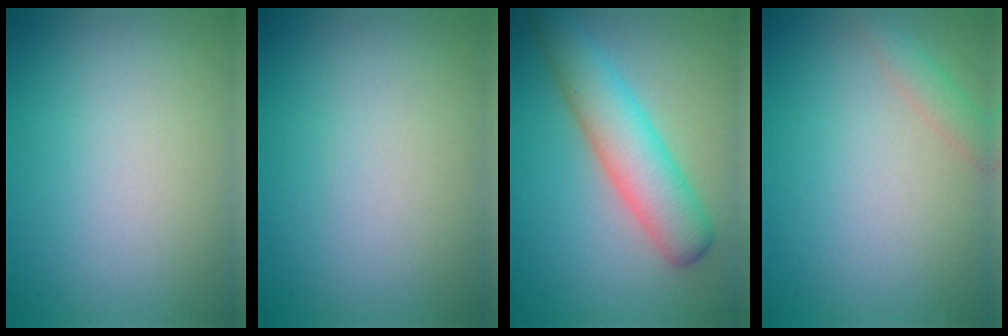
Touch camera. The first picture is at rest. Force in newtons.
{"total": 0.0}
{"total": 5.5, "press": 5.5, "slide": 0.2}
{"total": 1.5, "press": 1.5, "slide": 0.1}